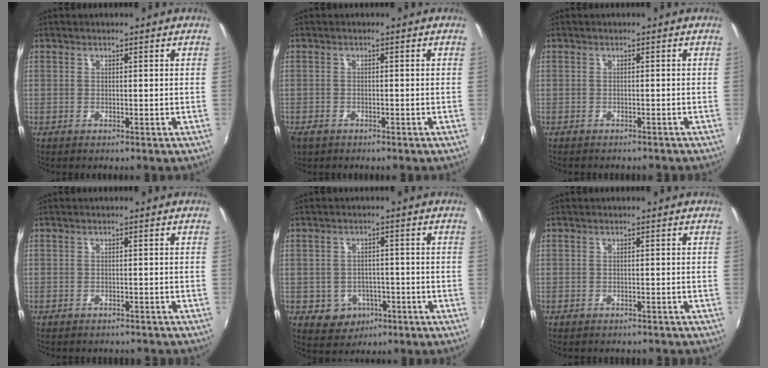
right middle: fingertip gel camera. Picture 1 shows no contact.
{"total": 3.1, "force": [-2.1, 1.9, 1.3], "torque": [-0.034, -0.009, -0.038]}
{"total": 2.8, "force": [-2.6, 0.8, 0.8], "torque": [-0.021, -0.011, -0.035]}
{"total": 5.5, "force": [-4.9, 1.7, 1.6], "torque": [-0.039, -0.012, -0.065]}
{"total": 5.8, "force": [-2.5, 5.0, 1.5], "torque": [-0.043, 0.007, -0.023]}
{"total": 4.3, "force": [-3.9, 1.2, 1.3], "torque": [-0.030, -0.012, -0.051]}